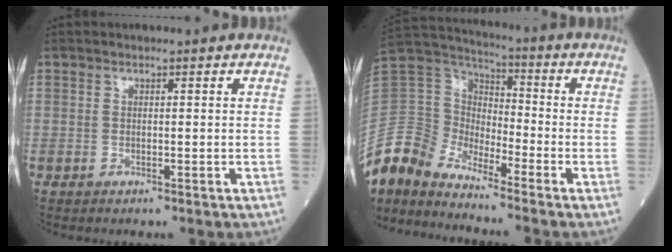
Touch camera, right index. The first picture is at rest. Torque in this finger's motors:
{"motor_torque": [0.01, -0.76, 0.11, 0.03]}